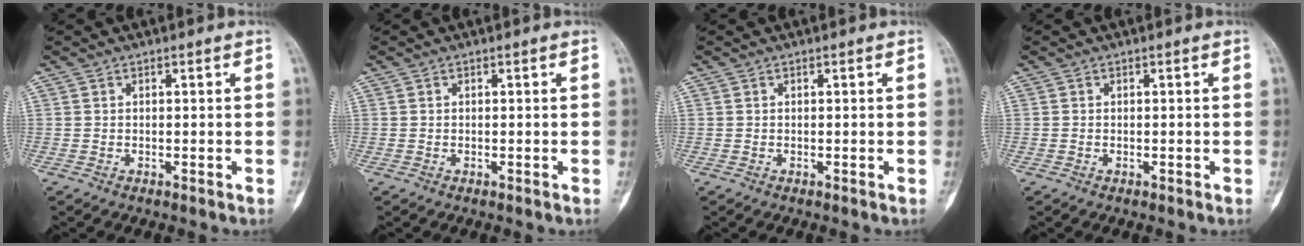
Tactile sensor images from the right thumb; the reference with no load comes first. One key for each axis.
{"total": 0.0}
{"total": 0.0}
{"total": 0.0}